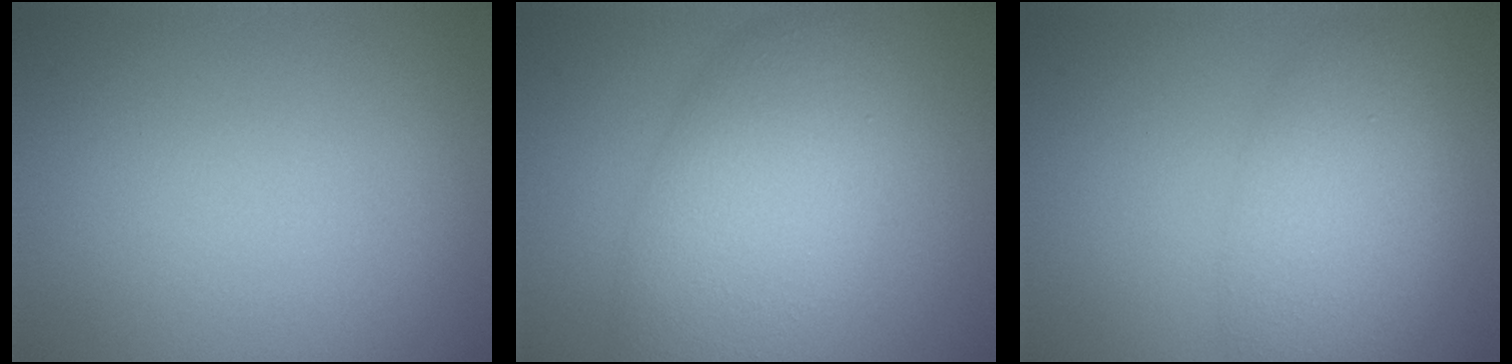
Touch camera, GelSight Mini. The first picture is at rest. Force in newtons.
{"total": 7.9, "press": 7.9, "slide": 0.1}
{"total": 5.3, "press": 5.2, "slide": 0.2}